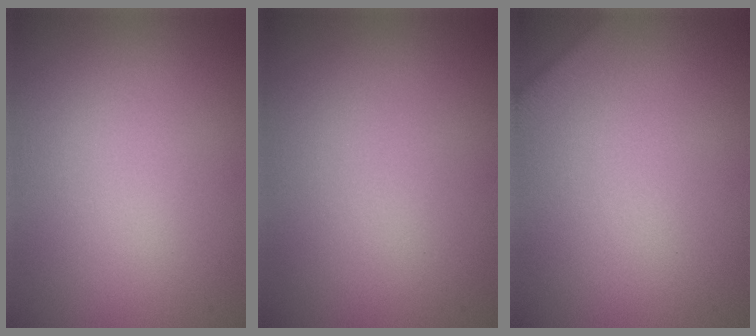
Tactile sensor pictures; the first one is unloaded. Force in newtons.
{"total": 0.0}
{"total": 1.5, "press": 1.5, "slide": 0.0}